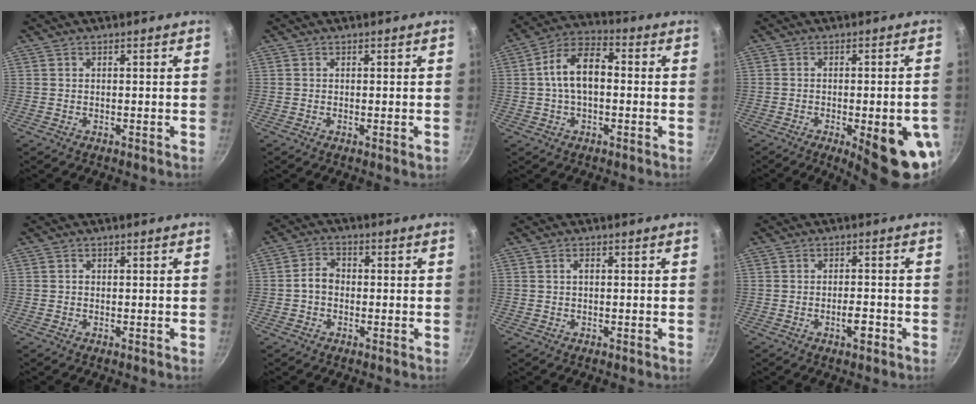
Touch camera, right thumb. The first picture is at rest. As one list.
[{"total": 1.0, "force": [-0.2, 0.0, 1.0], "torque": [-0.016, -0.003, -0.005]}, {"total": 10.7, "force": [0.2, 6.2, 8.7], "torque": [-0.139, 0.037, -0.009]}, {"total": 14.9, "force": [-5.1, 4.4, 13.3], "torque": [-0.149, 0.011, -0.061]}, {"total": 0.6, "force": [-0.1, 0.5, 0.3], "torque": [-0.002, 0.004, -0.003]}, {"total": 4.0, "force": [-0.7, 3.2, 2.4], "torque": [-0.029, 0.020, -0.022]}, {"total": 0.8, "force": [0.0, 0.5, 0.7], "torque": [-0.013, 0.004, -0.001]}, {"total": 3.6, "force": [-1.6, 1.4, 2.9], "torque": [-0.037, 0.013, -0.025]}]